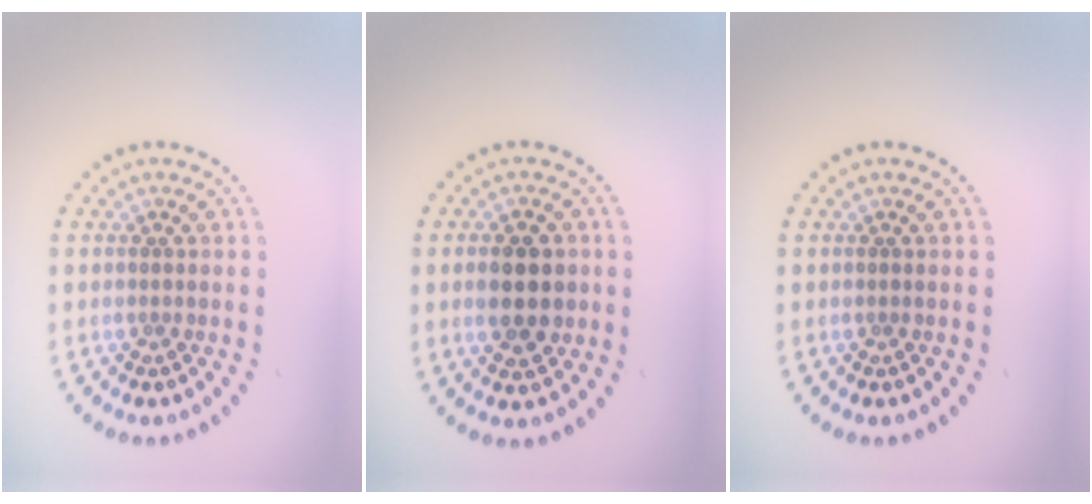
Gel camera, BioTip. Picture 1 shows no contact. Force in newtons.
{"total": 4.5, "press": 4.5, "slide": 0.2}
{"total": 0.0}